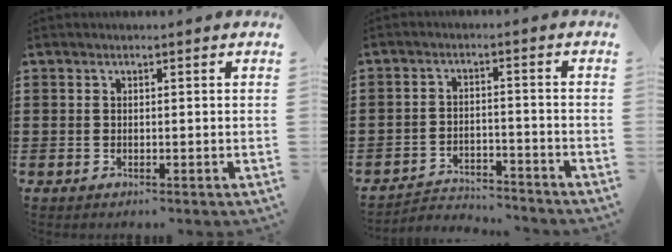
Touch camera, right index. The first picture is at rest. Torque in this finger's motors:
{"motor_torque": [0.33, 0.66, -0.22, -0.19]}